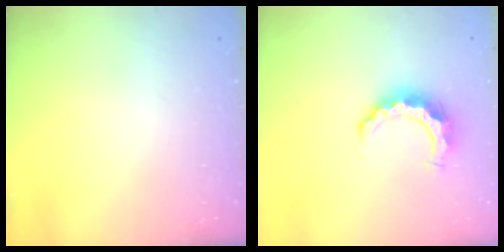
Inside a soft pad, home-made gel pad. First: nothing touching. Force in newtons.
{"total": 8.4, "press": 8.3, "slide": 0.6}